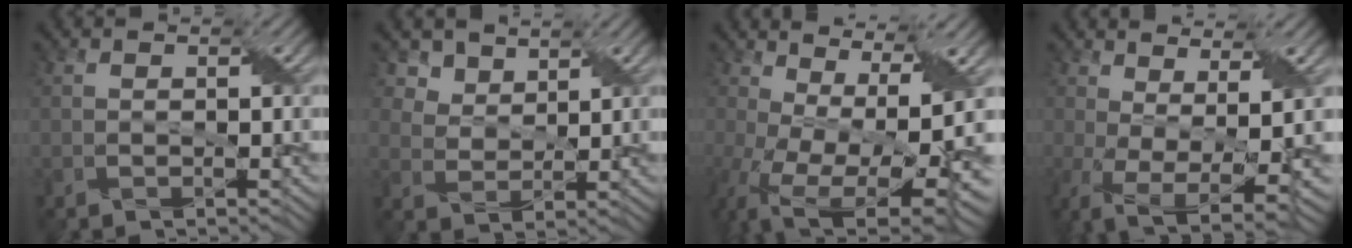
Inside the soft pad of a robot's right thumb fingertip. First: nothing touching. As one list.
[{"total": 4.2, "force": [3.3, 2.4, 0.9], "torque": [-0.041, -0.014, 0.083]}, {"total": 15.6, "force": [-2.6, 7.4, 13.5], "torque": [-0.240, -0.047, 0.005]}, {"total": 8.8, "force": [-1.6, 3.3, 8.0], "torque": [-0.173, -0.020, -0.020]}]